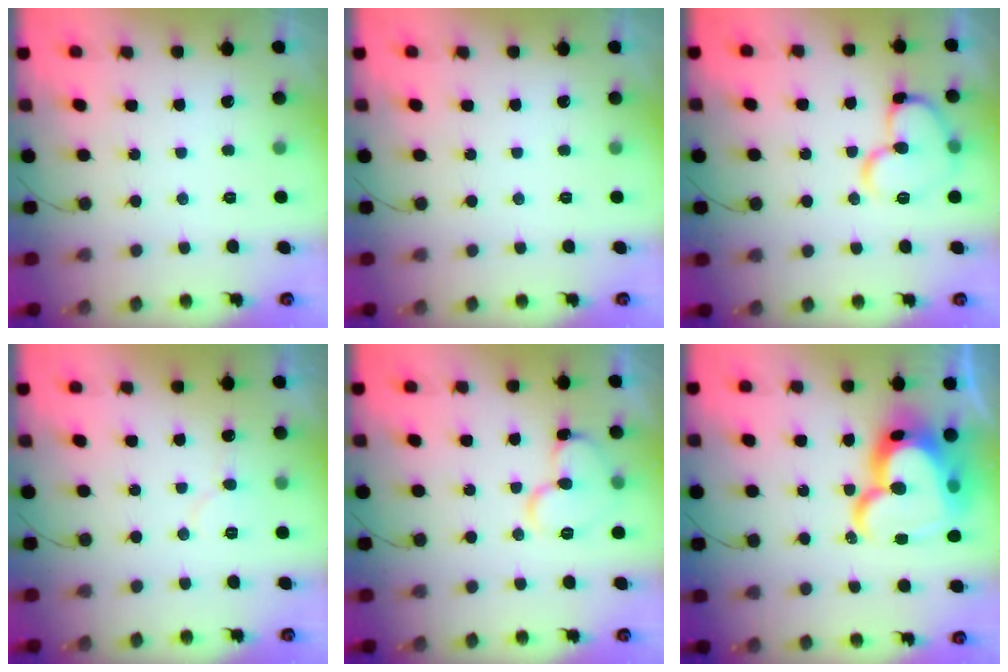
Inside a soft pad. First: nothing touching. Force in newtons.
{"total": 0.0}
{"total": 13.7, "press": 13.6, "slide": 1.8}
{"total": 6.1, "press": 6.1, "slide": 0.5}
{"total": 12.6, "press": 12.6, "slide": 1.2}
{"total": 27.1, "press": 27.0, "slide": 2.4}